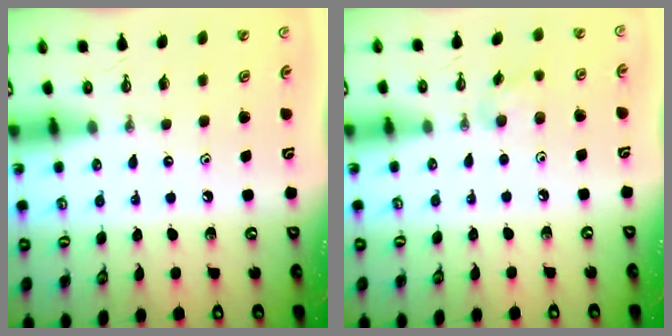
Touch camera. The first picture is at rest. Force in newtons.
{"total": 5.8, "press": 5.4, "slide": 2.1}